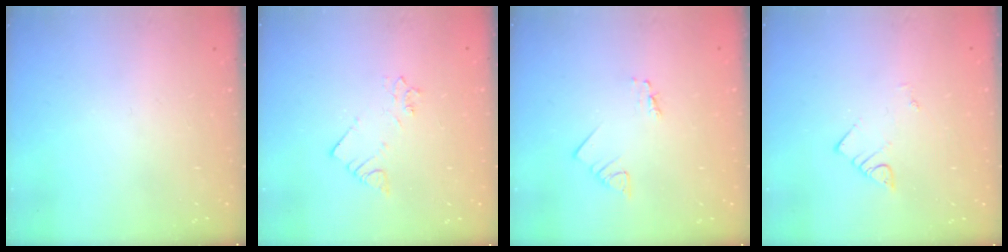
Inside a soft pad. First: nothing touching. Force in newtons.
{"total": 3.1, "press": 3.1, "slide": 0.4}
{"total": 2.5, "press": 2.5, "slide": 0.2}
{"total": 2.8, "press": 2.8, "slide": 0.2}